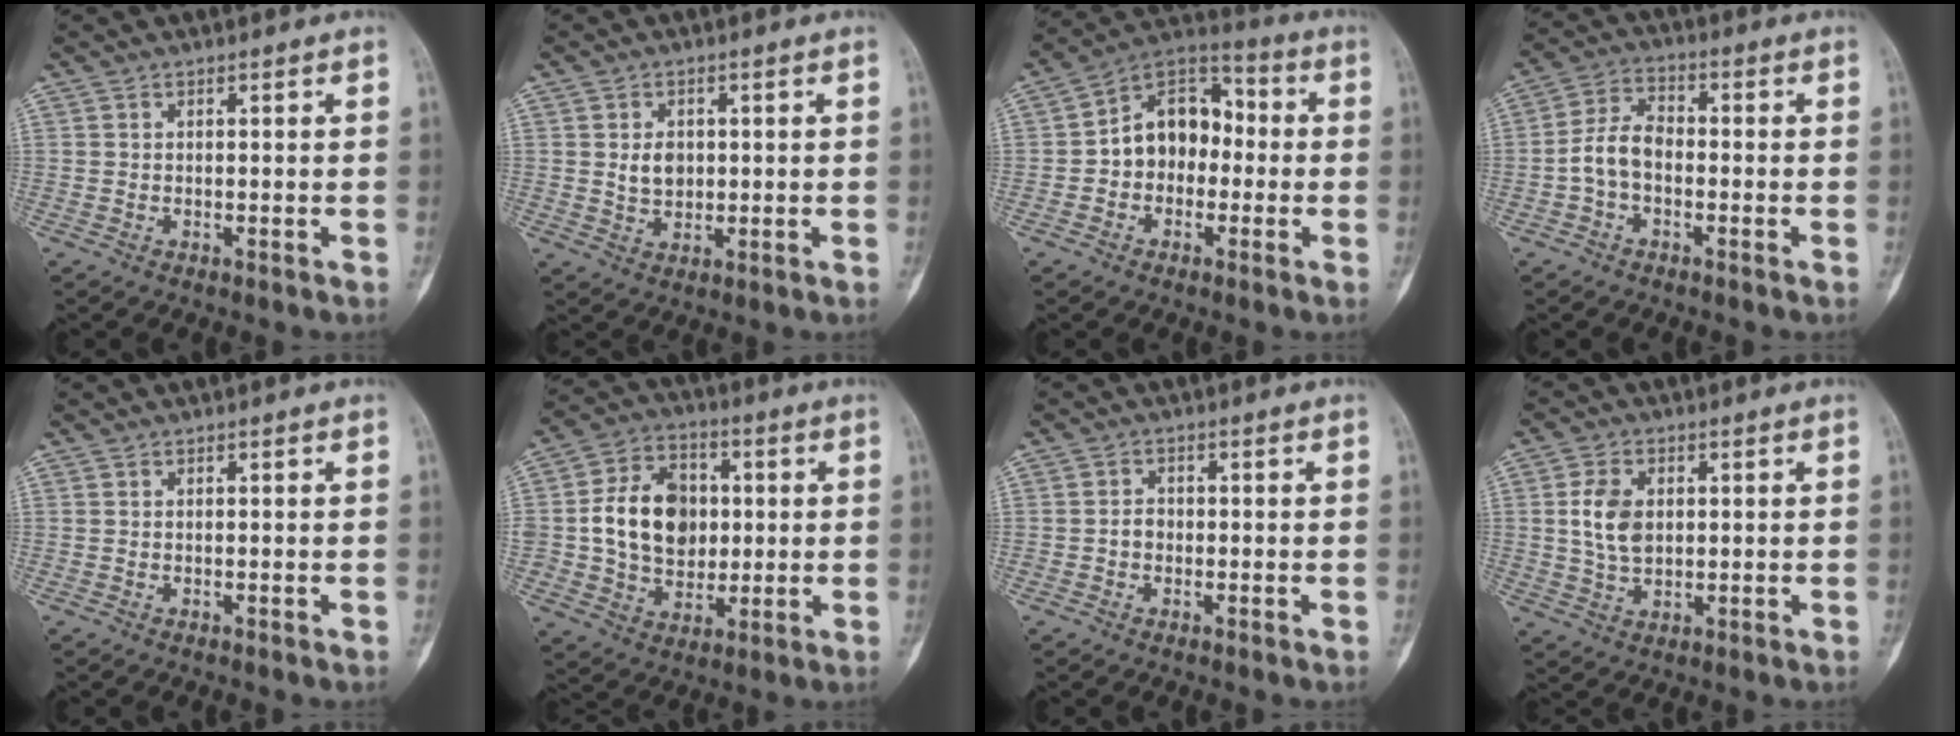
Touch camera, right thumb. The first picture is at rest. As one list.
[{"total": 4.2, "force": [0.6, 3.1, 2.7], "torque": [-0.032, -0.004, 0.015]}, {"total": 11.9, "force": [-0.6, 8.8, 8.0], "torque": [-0.086, 0.045, -0.028]}, {"total": 6.7, "force": [-1.6, 4.2, 4.9], "torque": [-0.092, 0.028, -0.041]}, {"total": 0.0}, {"total": 15.6, "force": [0.9, 12.0, 9.9], "torque": [-0.135, 0.013, 0.018]}, {"total": 2.1, "force": [-0.5, 1.7, 1.0], "torque": [-0.005, 0.008, -0.013]}, {"total": 6.9, "force": [1.0, 4.6, 5.1], "torque": [-0.088, -0.002, 0.019]}]